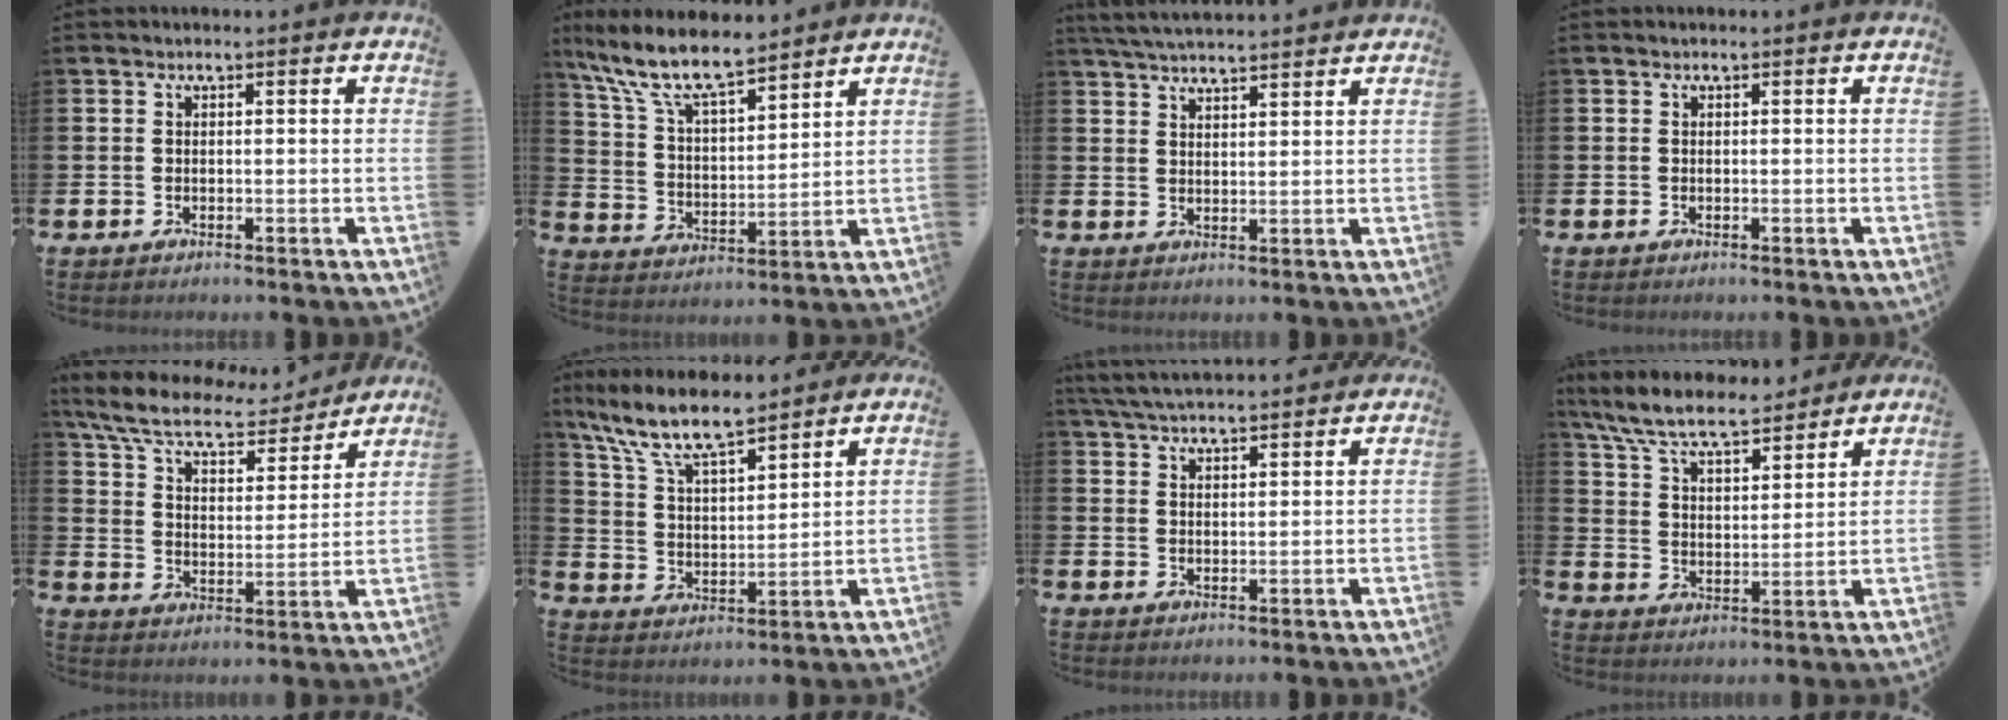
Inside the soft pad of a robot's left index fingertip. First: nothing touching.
{"total": 10.0, "force": [8.8, 2.2, 4.3], "torque": [-0.118, -0.044, 0.156]}
{"total": 4.2, "force": [4.1, 0.0, 0.8], "torque": [-0.022, -0.019, 0.075]}
{"total": 0.0}
{"total": 8.6, "force": [7.7, 2.1, 3.2], "torque": [-0.091, -0.054, 0.130]}
{"total": 9.5, "force": [8.2, 2.1, 4.2], "torque": [-0.112, -0.041, 0.147]}
{"total": 4.7, "force": [4.6, 0.3, 1.1], "torque": [-0.036, -0.018, 0.085]}
{"total": 8.4, "force": [7.6, 1.6, 3.1], "torque": [-0.089, -0.042, 0.135]}